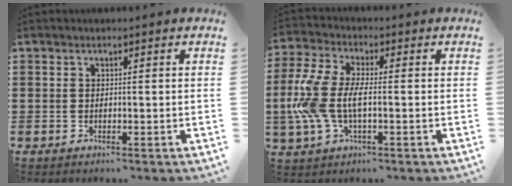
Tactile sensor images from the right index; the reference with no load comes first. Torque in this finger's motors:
{"motor_torque": [1.68, -0.46, 0.53, 0.21]}